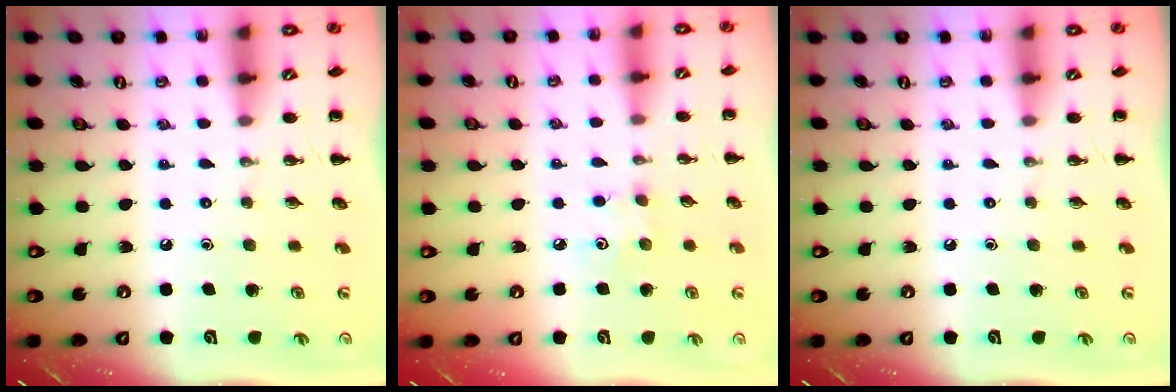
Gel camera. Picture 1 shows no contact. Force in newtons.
{"total": 3.6, "press": 3.5, "slide": 1.0}
{"total": 0.0}